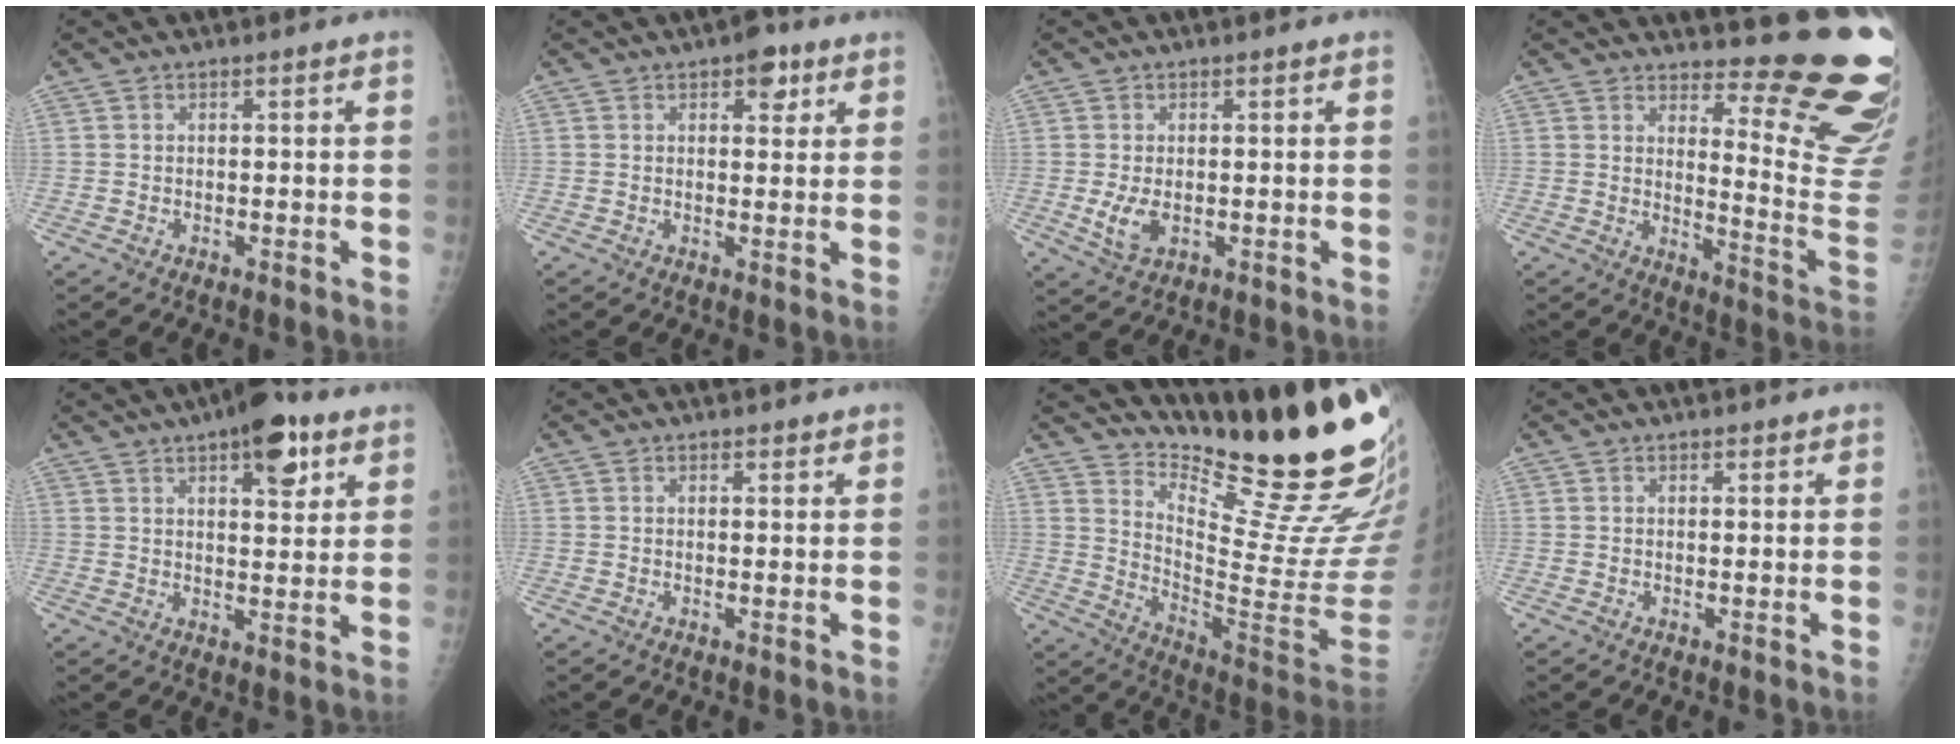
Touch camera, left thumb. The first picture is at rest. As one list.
[{"total": 4.9, "force": [2.7, 2.6, 3.0], "torque": [-0.015, -0.009, 0.030]}, {"total": 4.0, "force": [-0.2, 2.5, 3.2], "torque": [-0.064, -0.010, 0.002]}, {"total": 17.1, "force": [13.9, 3.1, 9.5], "torque": [-0.089, -0.170, 0.172]}, {"total": 10.7, "force": [6.1, 4.2, 7.8], "torque": [-0.083, -0.024, 0.082]}, {"total": 1.2, "force": [1.0, 0.6, 0.2], "torque": [0.009, -0.007, 0.010]}, {"total": 24.2, "force": [20.1, 2.8, 13.1], "torque": [-0.167, -0.189, 0.292]}, {"total": 1.0, "force": [0.8, 0.5, 0.2], "torque": [0.006, -0.006, 0.008]}]